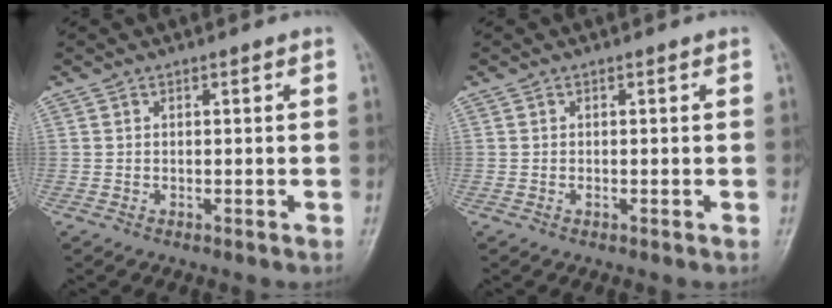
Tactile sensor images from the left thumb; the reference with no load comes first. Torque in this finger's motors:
{"motor_torque": [-0.11, 0.05, 0.11, -0.06, 0.01]}